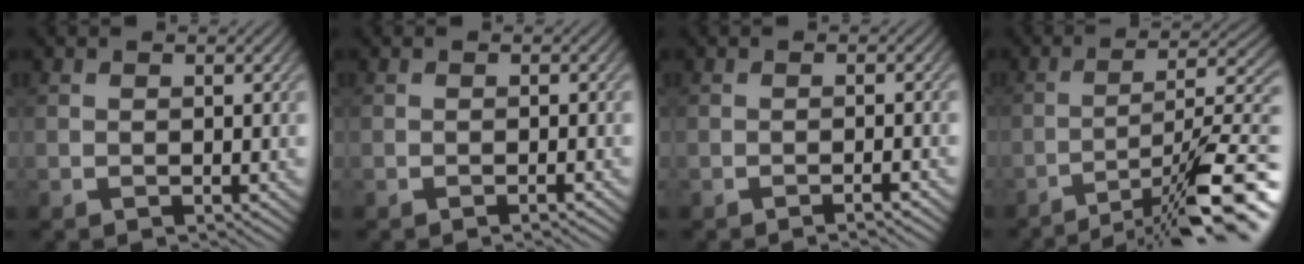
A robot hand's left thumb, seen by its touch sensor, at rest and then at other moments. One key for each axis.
{"total": 1.0, "fx": -0.5, "fy": 0.1, "fz": 0.8, "tx": -0.010, "ty": 0.003, "tz": -0.014}
{"total": 1.6, "fx": -1.0, "fy": 0.2, "fz": 1.3, "tx": -0.013, "ty": 0.004, "tz": -0.024}
{"total": 15.0, "fx": -9.4, "fy": 3.4, "fz": 11.3, "tx": -0.162, "ty": 0.010, "tz": -0.144}